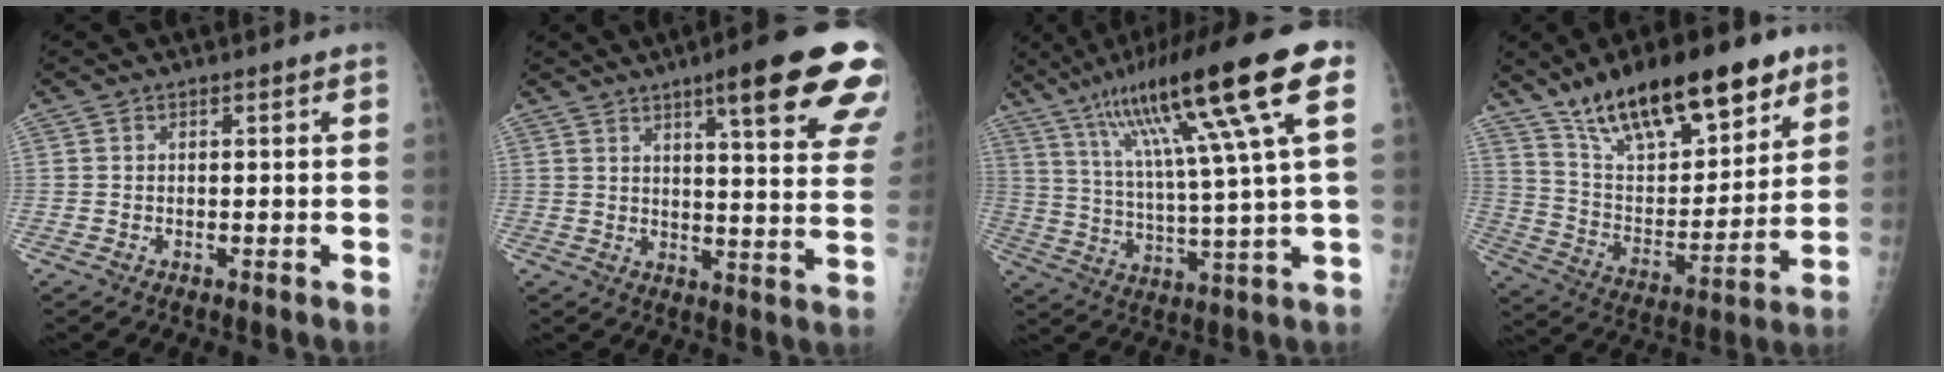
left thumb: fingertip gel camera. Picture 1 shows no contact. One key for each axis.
{"total": 20.6, "fx": 12.4, "fy": 3.4, "fz": 16.1, "tx": -0.188, "ty": -0.046, "tz": 0.151}
{"total": 21.2, "fx": 9.6, "fy": 1.2, "fz": 18.9, "tx": -0.323, "ty": -0.004, "tz": 0.161}
{"total": 24.8, "fx": 16.1, "fy": 9.6, "fz": 16.3, "tx": -0.224, "ty": -0.045, "tz": 0.275}